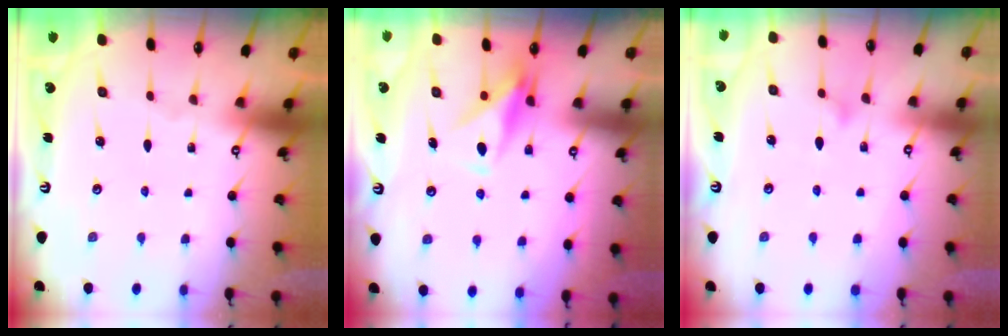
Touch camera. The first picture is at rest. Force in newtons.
{"total": 10.4, "press": 10.4, "slide": 0.8}
{"total": 8.3, "press": 8.3, "slide": 0.7}